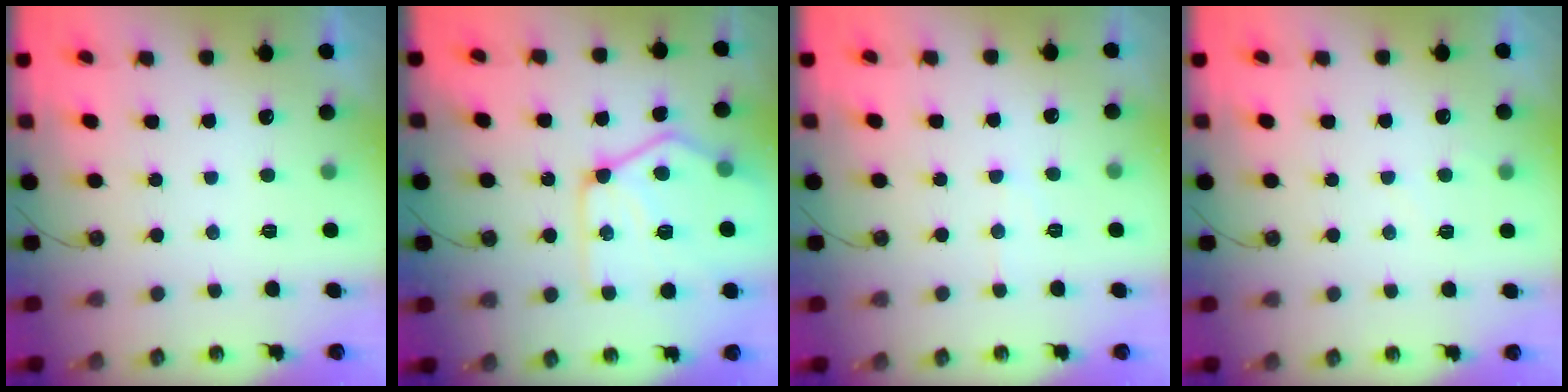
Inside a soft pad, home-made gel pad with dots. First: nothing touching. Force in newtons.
{"total": 17.3, "press": 17.2, "slide": 1.5}
{"total": 5.2, "press": 5.2, "slide": 0.8}
{"total": 2.9, "press": 2.9, "slide": 0.3}